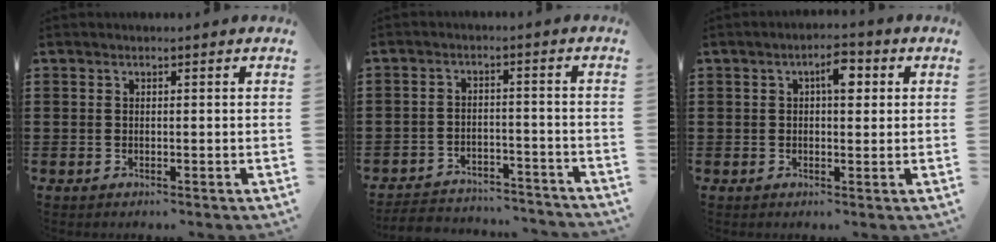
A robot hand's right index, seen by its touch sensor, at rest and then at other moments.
{"total": 4.2, "force": [-4.1, 0.7, 0.1], "torque": [-0.013, 0.002, -0.088]}
{"total": 4.0, "force": [1.2, 1.6, 3.5], "torque": [-0.057, 0.004, 0.014]}